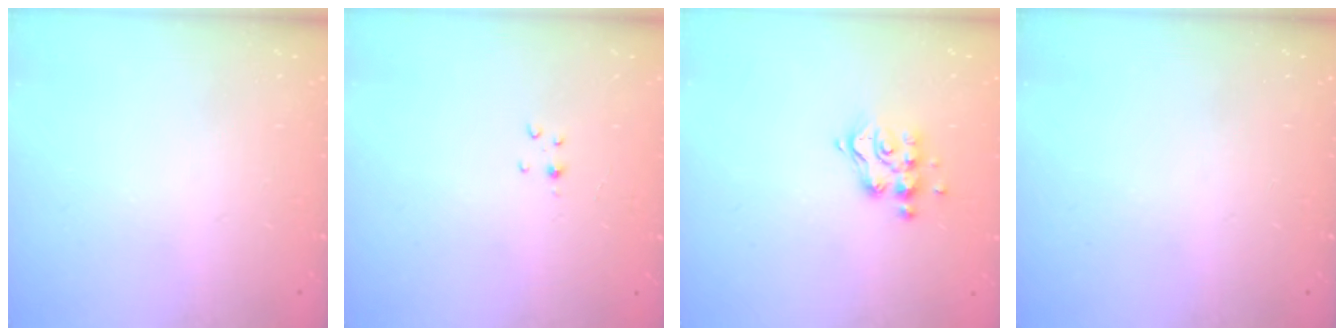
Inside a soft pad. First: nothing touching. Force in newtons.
{"total": 2.5, "press": 2.5, "slide": 0.3}
{"total": 9.4, "press": 9.4, "slide": 0.6}
{"total": 0.0}